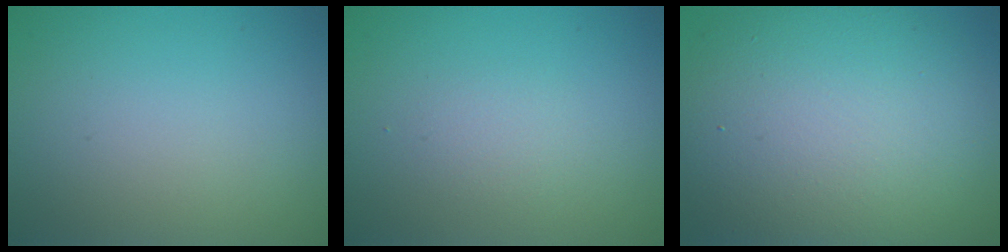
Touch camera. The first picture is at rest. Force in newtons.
{"total": 1.2, "press": 1.2, "slide": 0.0}
{"total": 11.5, "press": 11.4, "slide": 0.8}